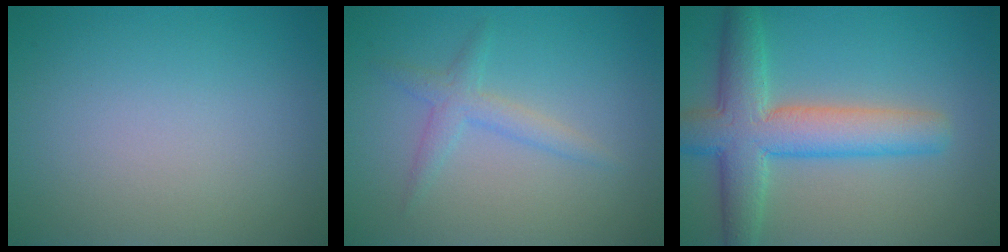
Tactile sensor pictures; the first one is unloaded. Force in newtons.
{"total": 1.9, "press": 1.9, "slide": 0.1}
{"total": 7.0, "press": 7.0, "slide": 0.3}